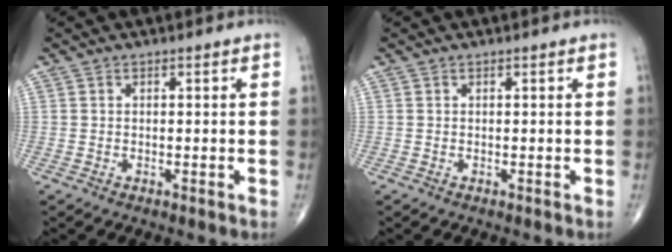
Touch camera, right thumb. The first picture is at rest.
{"total": 0.0}